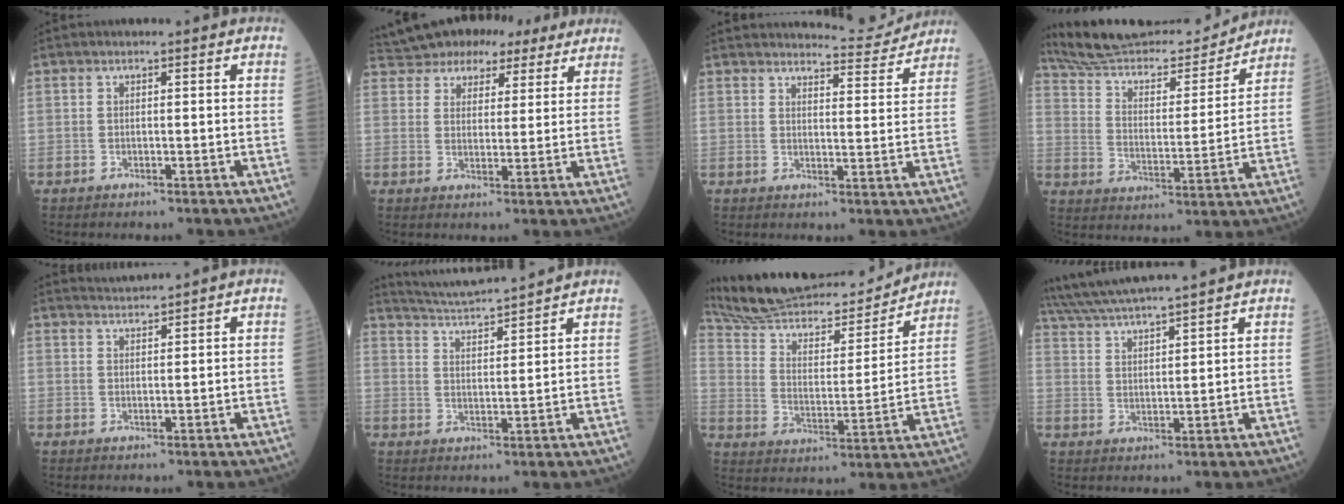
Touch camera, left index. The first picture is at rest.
{"total": 15.4, "force": [12.8, 7.3, 4.7], "torque": [-0.093, 0.050, 0.178]}
{"total": 6.4, "force": [6.4, -0.2, -0.4], "torque": [-0.002, -0.015, 0.081]}
{"total": 20.6, "force": [19.5, 2.8, 6.0], "torque": [-0.103, -0.008, 0.302]}
{"total": 2.4, "force": [2.2, -1.0, -0.2], "torque": [-0.002, 0.002, 0.049]}
{"total": 10.1, "force": [9.7, -0.8, 2.8], "torque": [-0.062, 0.016, 0.160]}
{"total": 22.4, "force": [20.9, 3.5, 7.1], "torque": [-0.127, -0.013, 0.325]}
{"total": 13.6, "force": [12.3, -0.5, 5.8], "torque": [-0.115, 0.027, 0.205]}